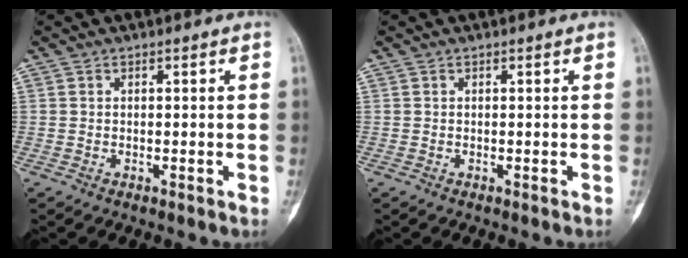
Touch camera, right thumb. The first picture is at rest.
{"total": 0.0}